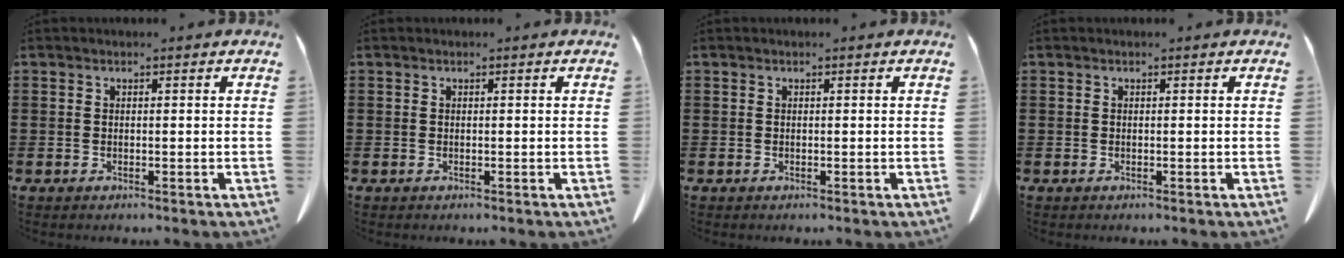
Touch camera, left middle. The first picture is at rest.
{"total": 0.0}
{"total": 0.0}
{"total": 0.0}